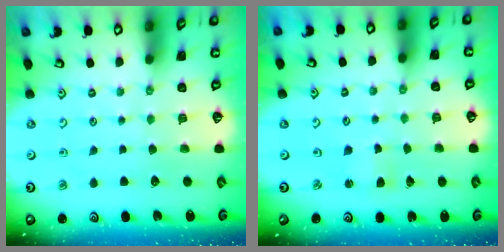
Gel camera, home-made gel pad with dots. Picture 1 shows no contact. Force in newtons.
{"total": 2.5, "press": 2.5, "slide": 0.1}